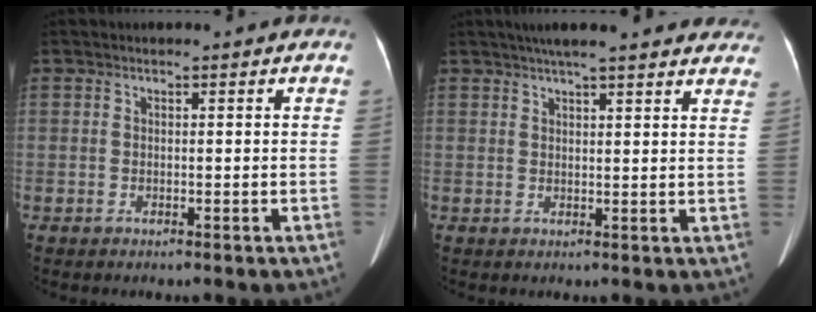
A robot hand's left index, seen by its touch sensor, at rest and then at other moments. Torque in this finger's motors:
{"motor_torque": [0.49, -0.56, 0.21, 0.08]}